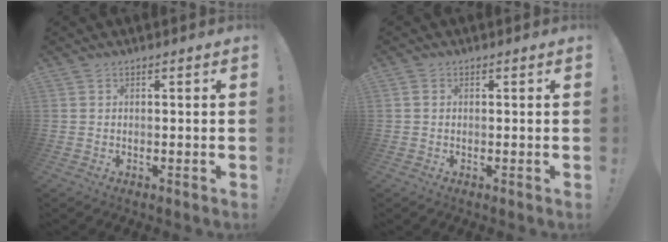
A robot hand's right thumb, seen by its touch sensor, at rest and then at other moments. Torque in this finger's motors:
{"motor_torque": [0.17, -0.20, -0.06, 0.14, 0.00]}